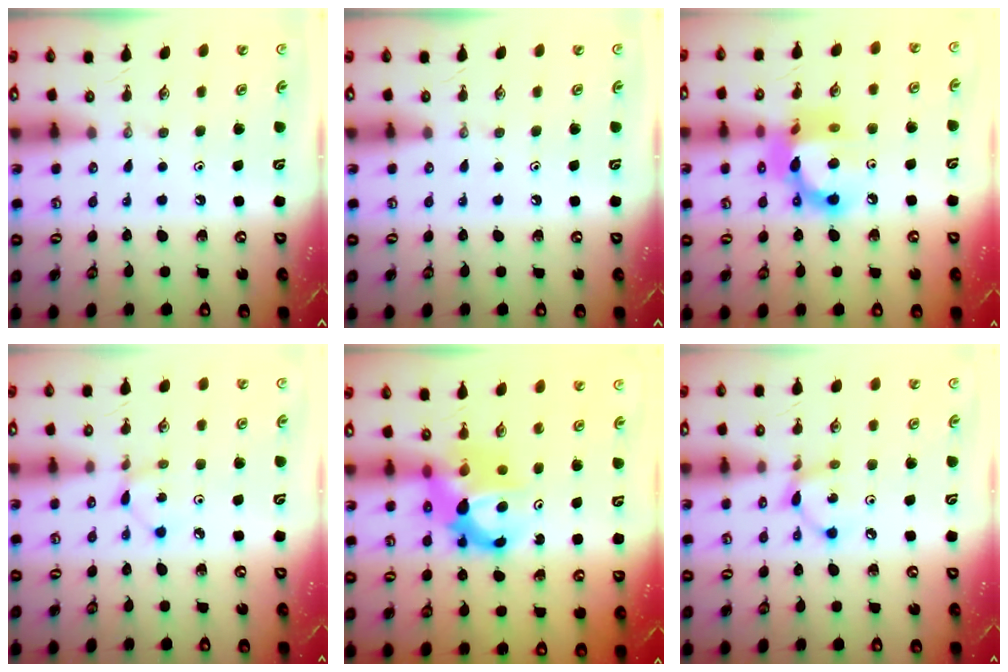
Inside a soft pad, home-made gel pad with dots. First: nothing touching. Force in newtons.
{"total": 0.0}
{"total": 14.4, "press": 14.4, "slide": 1.1}
{"total": 2.2, "press": 2.2, "slide": 0.3}
{"total": 8.6, "press": 8.6, "slide": 0.5}
{"total": 5.6, "press": 5.6, "slide": 0.2}